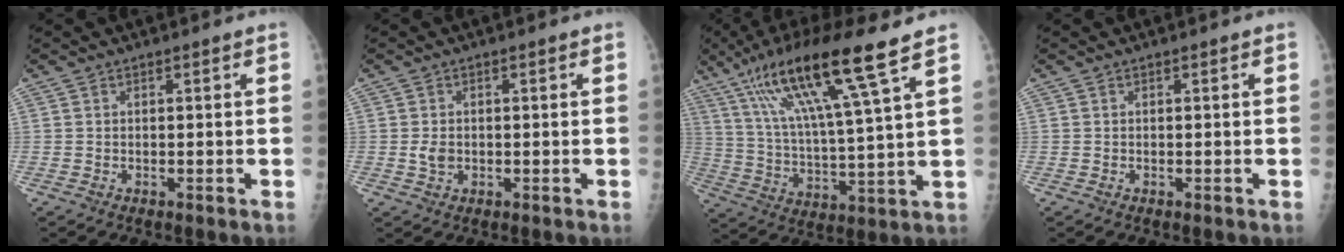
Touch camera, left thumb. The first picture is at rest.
{"total": 2.2, "force": [-0.3, 1.7, 1.4], "torque": [-0.020, 0.001, -0.003]}
{"total": 18.4, "force": [10.6, 1.3, 15.0], "torque": [-0.280, -0.031, 0.193]}
{"total": 0.0}